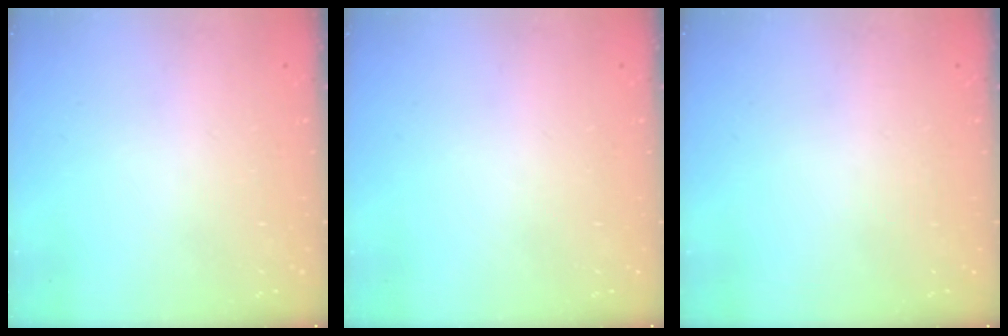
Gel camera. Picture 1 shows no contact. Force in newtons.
{"total": 0.0}
{"total": 0.0}